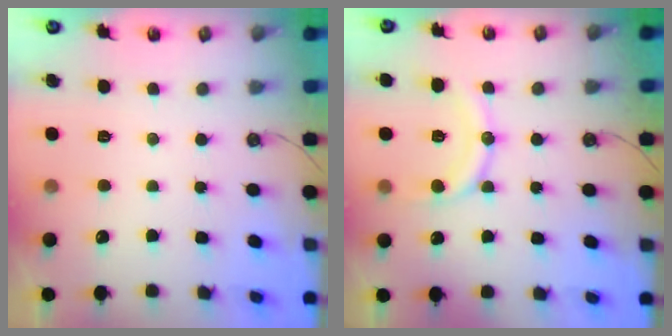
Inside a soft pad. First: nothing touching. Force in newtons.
{"total": 12.2, "press": 12.2, "slide": 1.2}